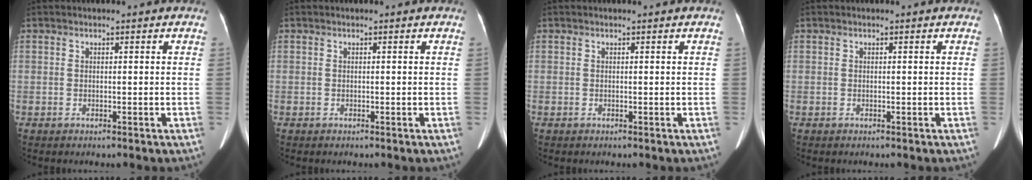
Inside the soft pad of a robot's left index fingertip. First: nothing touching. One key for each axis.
{"total": 0.0}
{"total": 0.0}
{"total": 0.0}